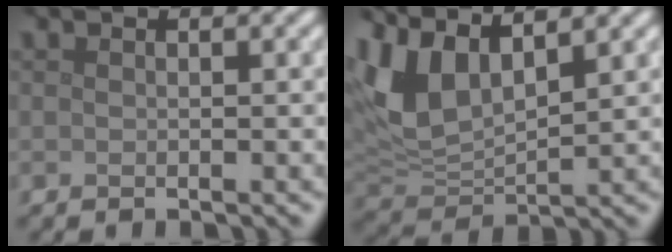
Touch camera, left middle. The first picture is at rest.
{"total": 7.1, "force": [3.5, 3.5, 5.1], "torque": [-0.124, 0.005, 0.065]}